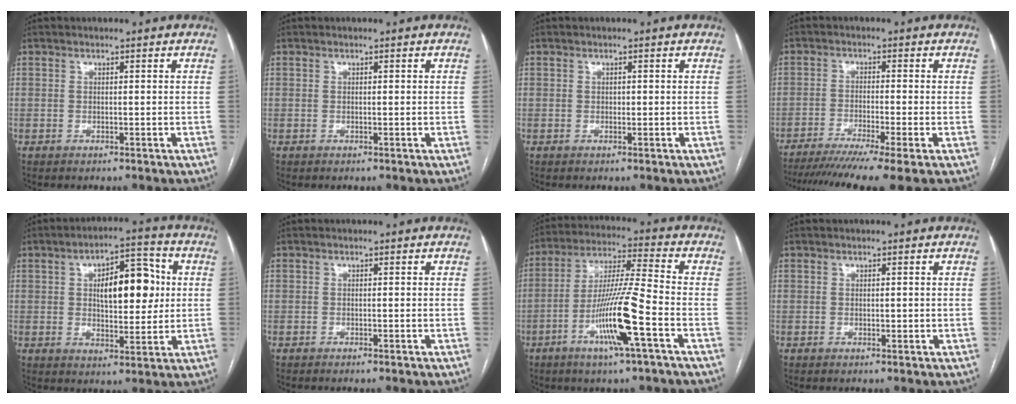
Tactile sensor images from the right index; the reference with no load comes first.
{"total": 0.0}
{"total": 0.5, "force": [0.1, 0.4, 0.3], "torque": [-0.004, 0.001, 0.001]}
{"total": 12.7, "force": [-9.7, -0.8, 8.1], "torque": [-0.128, -0.029, -0.152]}
{"total": 11.6, "force": [2.1, 4.8, 10.4], "torque": [-0.155, 0.021, 0.036]}
{"total": 0.0}
{"total": 13.1, "force": [-5.1, -0.4, 12.0], "torque": [-0.234, -0.007, -0.097]}
{"total": 0.8, "force": [0.1, 0.4, 0.6], "torque": [-0.008, -0.002, 0.003]}